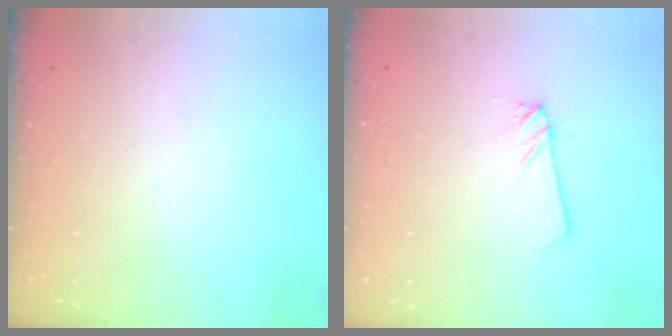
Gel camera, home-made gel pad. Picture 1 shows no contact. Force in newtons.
{"total": 1.4, "press": 1.4, "slide": 0.1}